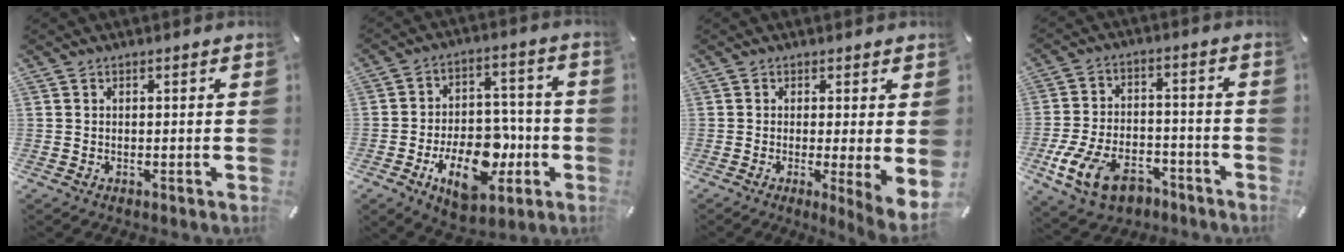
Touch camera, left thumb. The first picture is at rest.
{"total": 16.7, "force": [-6.1, 10.5, 11.4], "torque": [-0.173, 0.031, -0.096]}
{"total": 4.9, "force": [-0.1, 0.4, 4.9], "torque": [-0.065, -0.023, 0.005]}
{"total": 13.5, "force": [-7.4, 7.9, 8.1], "torque": [-0.153, 0.048, -0.126]}